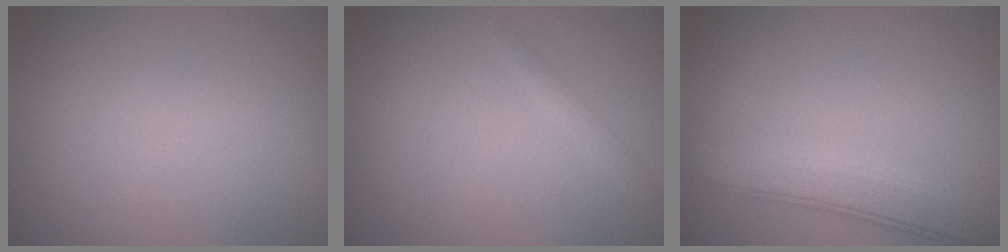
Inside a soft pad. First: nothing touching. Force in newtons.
{"total": 0.8, "press": 0.8, "slide": 0.0}
{"total": 4.6, "press": 4.6, "slide": 0.4}